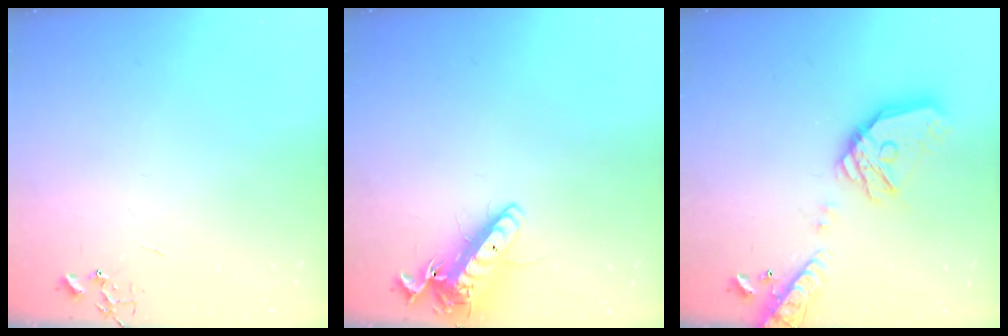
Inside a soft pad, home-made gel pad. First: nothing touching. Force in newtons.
{"total": 14.0, "press": 13.9, "slide": 2.0}
{"total": 18.9, "press": 18.8, "slide": 2.4}